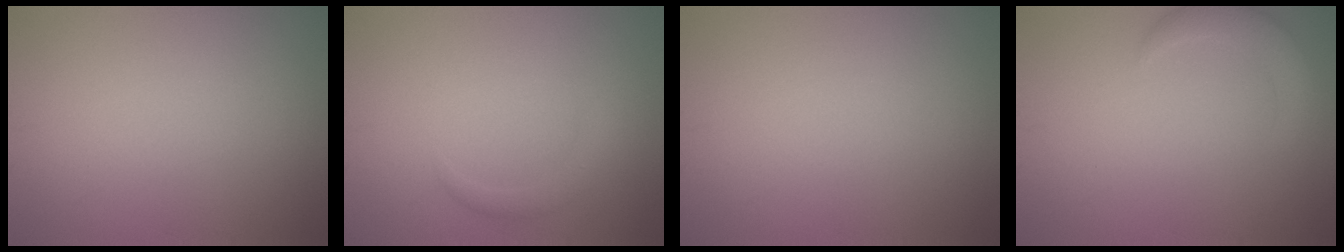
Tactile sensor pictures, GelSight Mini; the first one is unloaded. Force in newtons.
{"total": 1.3, "press": 1.3, "slide": 0.1}
{"total": 0.0}
{"total": 2.8, "press": 2.8, "slide": 0.2}